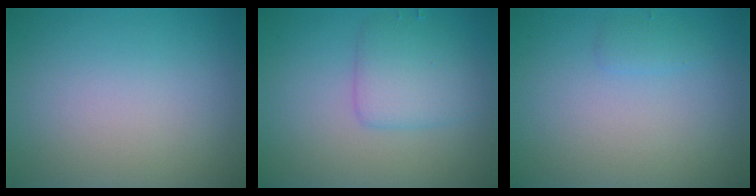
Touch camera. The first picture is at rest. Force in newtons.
{"total": 3.1, "press": 3.1, "slide": 0.2}
{"total": 0.9, "press": 0.9, "slide": 0.0}